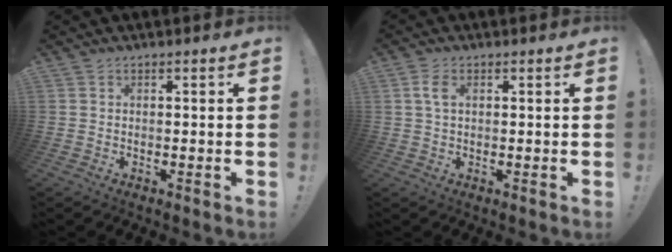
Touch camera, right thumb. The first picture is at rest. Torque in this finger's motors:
{"motor_torque": [0.08, 0.13, -0.28, 0.06, -0.04]}